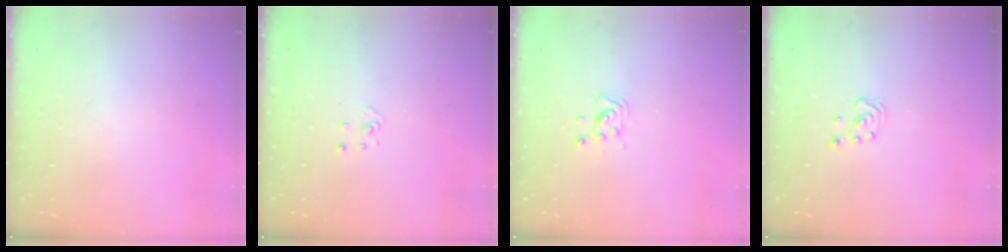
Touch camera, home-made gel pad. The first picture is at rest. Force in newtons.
{"total": 2.8, "press": 2.8, "slide": 0.3}
{"total": 4.6, "press": 4.4, "slide": 1.4}
{"total": 2.8, "press": 2.6, "slide": 1.0}